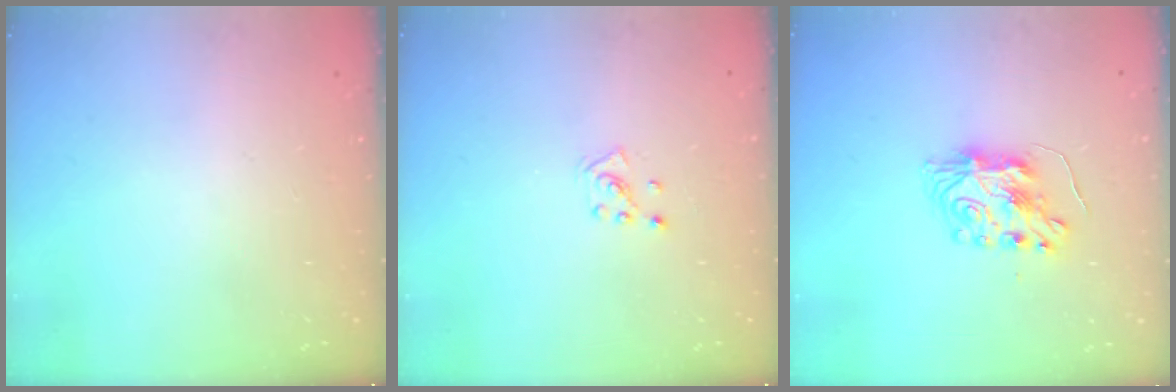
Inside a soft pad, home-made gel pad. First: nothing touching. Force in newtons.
{"total": 2.2, "press": 2.2, "slide": 0.3}
{"total": 8.1, "press": 8.1, "slide": 0.5}